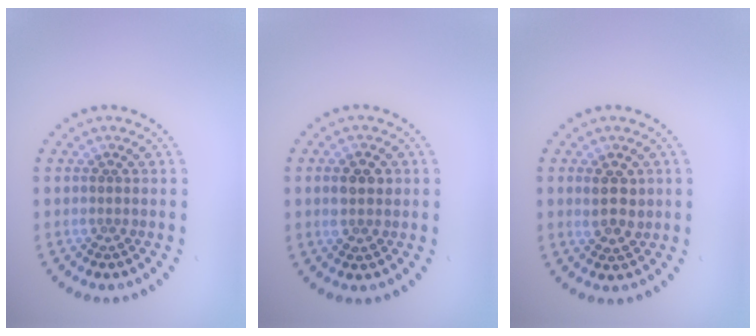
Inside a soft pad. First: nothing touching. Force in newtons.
{"total": 2.2, "press": 2.2, "slide": 0.2}
{"total": 2.5, "press": 2.4, "slide": 0.7}